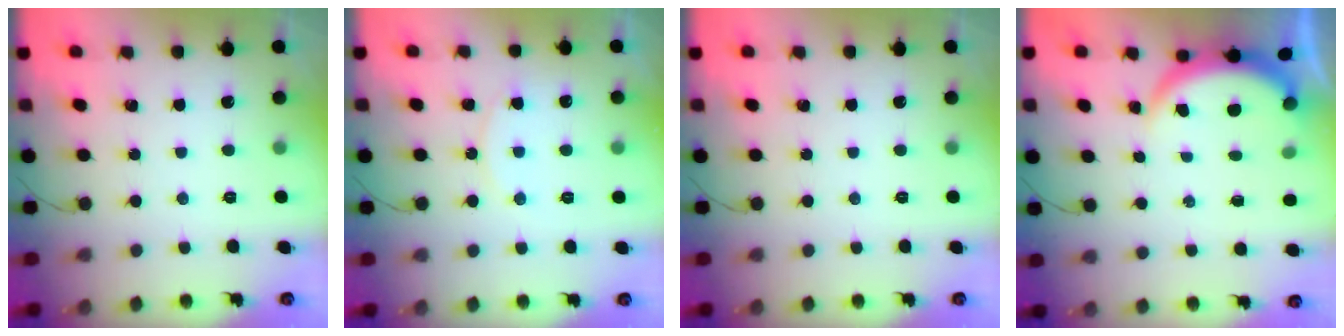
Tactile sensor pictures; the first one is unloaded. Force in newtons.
{"total": 6.6, "press": 6.6, "slide": 0.7}
{"total": 0.0}
{"total": 3.7, "press": 3.7, "slide": 0.1}